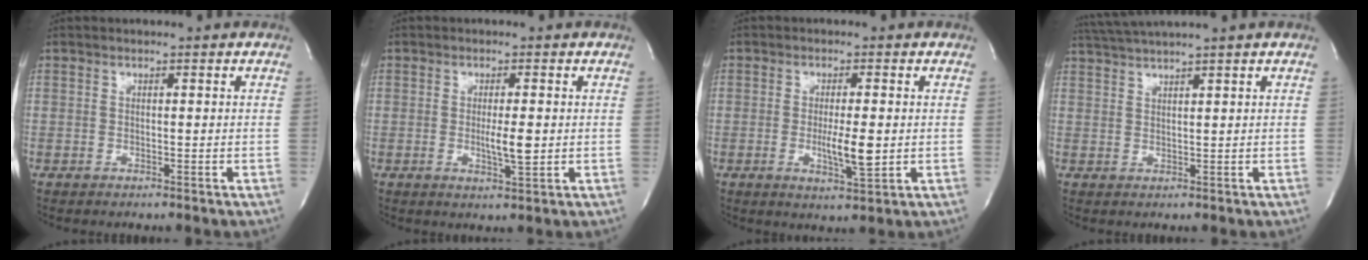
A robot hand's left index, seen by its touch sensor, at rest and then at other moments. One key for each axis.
{"total": 3.5, "fx": -0.2, "fy": 0.5, "fz": 3.5, "tx": -0.062, "ty": -0.009, "tz": -0.002}
{"total": 5.0, "fx": -0.5, "fy": 0.8, "fz": 5.0, "tx": -0.090, "ty": -0.012, "tz": -0.007}
{"total": 6.0, "fx": 5.2, "fy": -1.7, "fz": 2.4, "tx": -0.040, "ty": 0.016, "tz": 0.091}